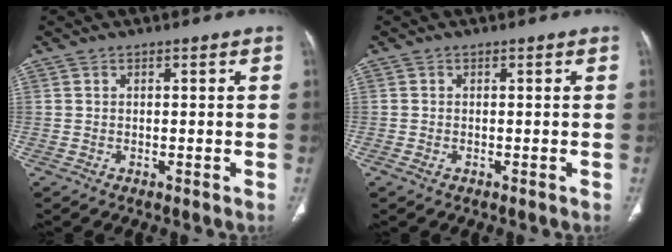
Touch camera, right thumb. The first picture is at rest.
{"total": 0.8, "force": [-0.4, 0.5, 0.5], "torque": [-0.015, 0.002, -0.006]}